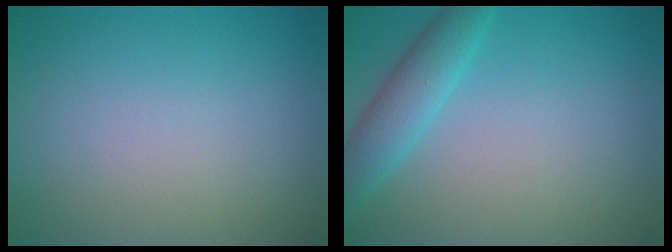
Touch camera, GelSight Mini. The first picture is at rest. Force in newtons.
{"total": 3.2, "press": 3.2, "slide": 0.1}